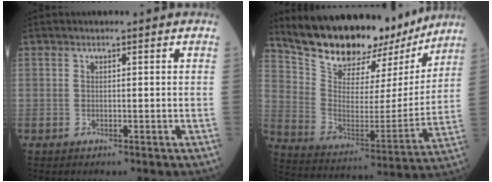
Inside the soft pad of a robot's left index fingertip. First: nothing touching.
{"total": 22.9, "force": [19.9, 6.9, 9.0], "torque": [-0.152, -0.011, 0.303]}